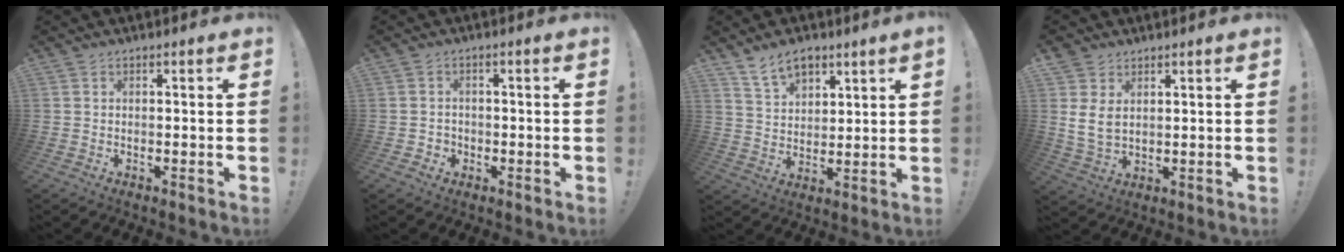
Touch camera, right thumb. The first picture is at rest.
{"total": 2.2, "force": [-0.5, 2.0, 0.7], "torque": [-0.002, -0.003, -0.011]}
{"total": 8.5, "force": [6.4, 4.2, 3.9], "torque": [-0.067, -0.030, 0.121]}
{"total": 6.5, "force": [2.6, 4.1, 4.4], "torque": [-0.088, -0.013, 0.051]}